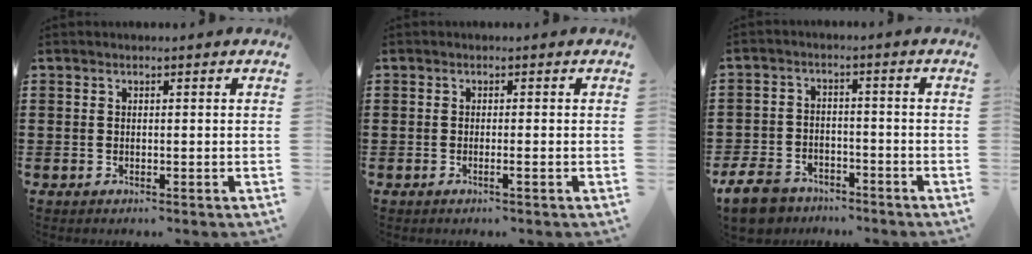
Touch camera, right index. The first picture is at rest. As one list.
[{"total": 2.5, "force": [-1.0, -0.3, 2.3], "torque": [-0.039, -0.009, -0.019]}, {"total": 6.4, "force": [-5.7, 2.1, 1.9], "torque": [-0.056, 0.010, -0.116]}]